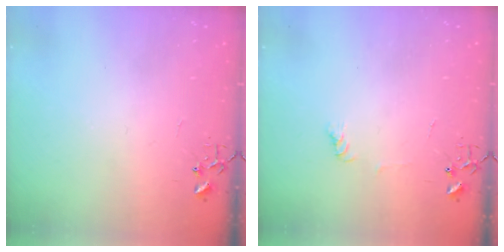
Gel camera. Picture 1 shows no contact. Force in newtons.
{"total": 4.9, "press": 4.9, "slide": 0.7}